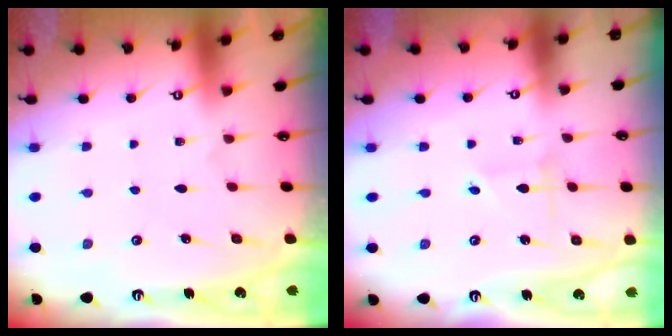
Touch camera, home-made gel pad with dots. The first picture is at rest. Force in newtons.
{"total": 1.0, "press": 1.0, "slide": 0.1}